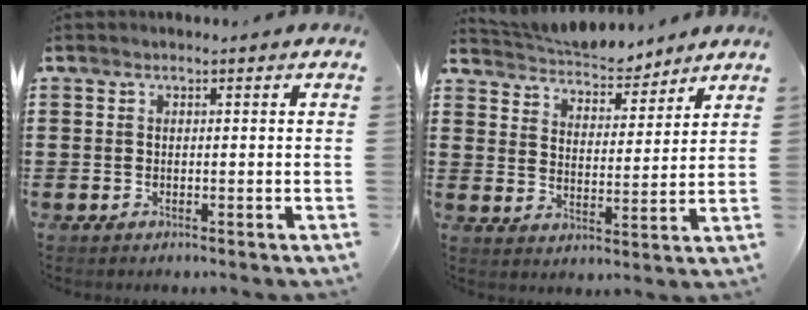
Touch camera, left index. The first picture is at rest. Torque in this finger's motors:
{"motor_torque": [0.45, -0.71, -0.04, -0.01]}